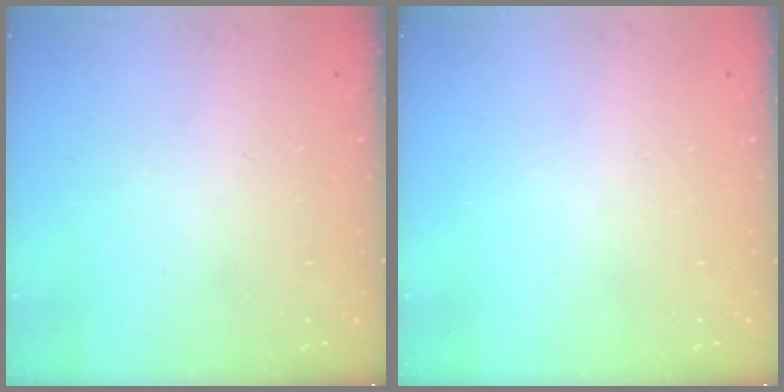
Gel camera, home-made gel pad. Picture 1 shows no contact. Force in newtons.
{"total": 0.0}